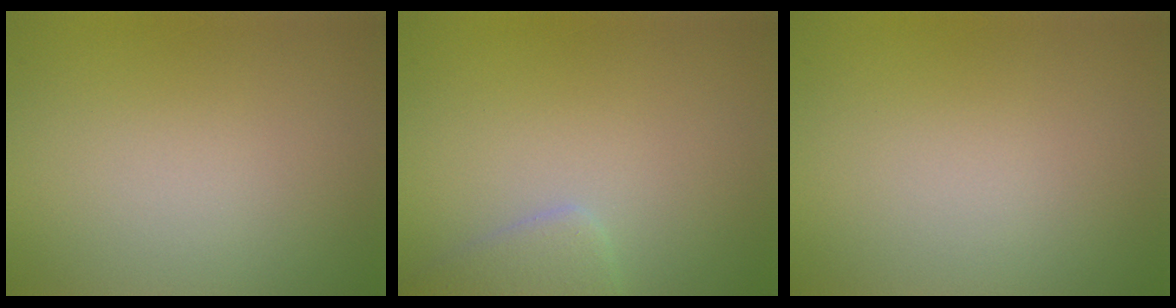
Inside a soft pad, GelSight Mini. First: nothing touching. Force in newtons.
{"total": 2.2, "press": 2.2, "slide": 0.2}
{"total": 0.0}